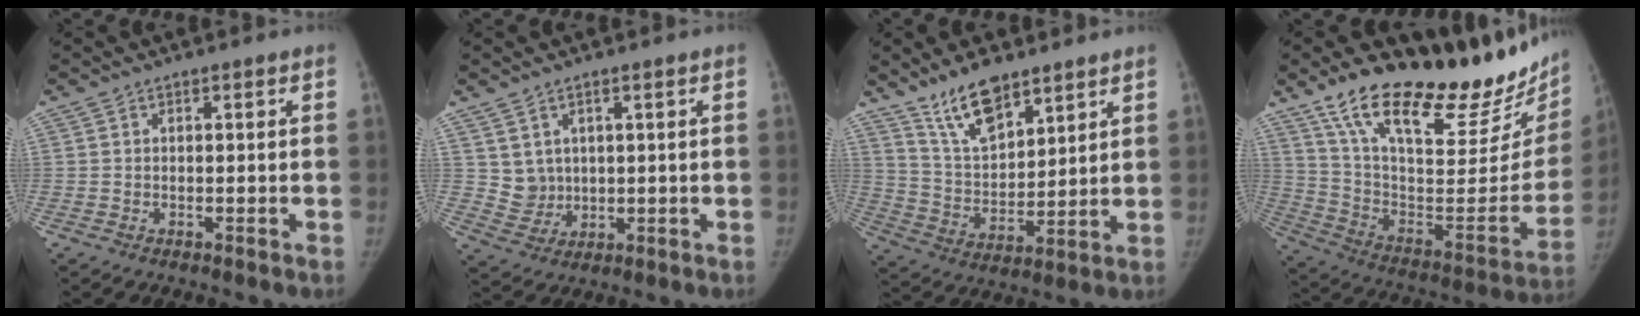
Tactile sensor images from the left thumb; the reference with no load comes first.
{"total": 4.4, "force": [1.6, 3.8, 1.2], "torque": [-0.007, -0.017, 0.044]}
{"total": 11.8, "force": [8.9, 4.7, 6.3], "torque": [-0.091, -0.057, 0.177]}
{"total": 32.5, "force": [24.0, 9.9, 19.5], "torque": [-0.269, -0.105, 0.375]}